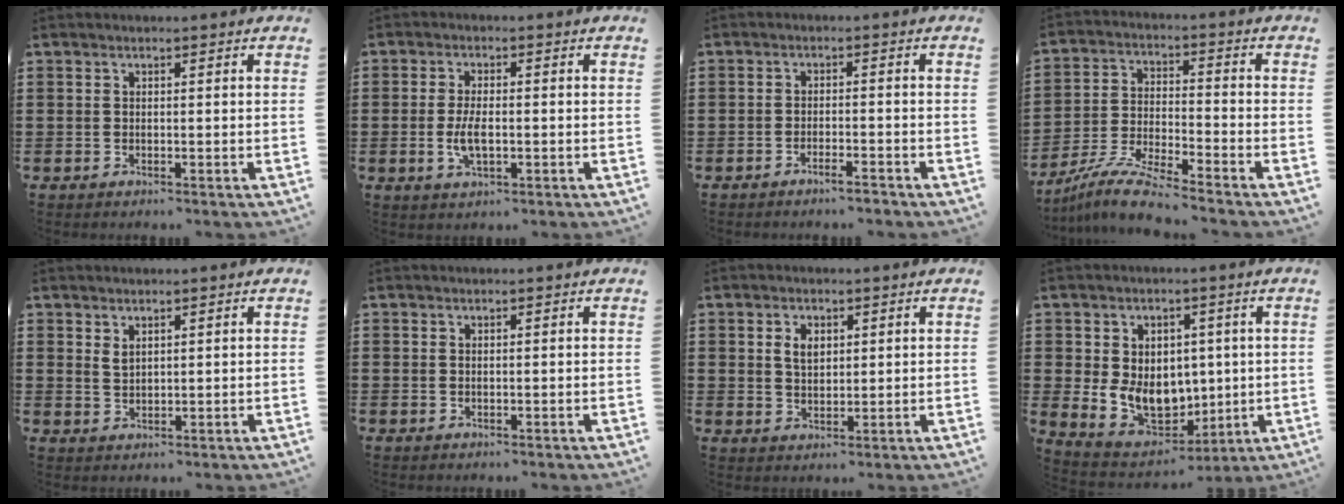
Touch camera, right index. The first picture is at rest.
{"total": 4.2, "force": [-0.7, 1.7, 3.8], "torque": [-0.080, -0.002, -0.016]}
{"total": 2.0, "force": [-1.8, 0.0, 0.8], "torque": [-0.015, 0.002, -0.035]}
{"total": 8.1, "force": [-7.6, -0.1, 2.9], "torque": [-0.063, 0.001, -0.151]}
{"total": 1.8, "force": [1.4, 1.0, 0.8], "torque": [-0.017, 0.002, 0.026]}
{"total": 0.0}
{"total": 2.9, "force": [1.0, 1.8, 2.0], "torque": [-0.044, 0.010, 0.016]}
{"total": 8.4, "force": [0.3, 7.1, 4.6], "torque": [-0.091, 0.002, 0.011]}